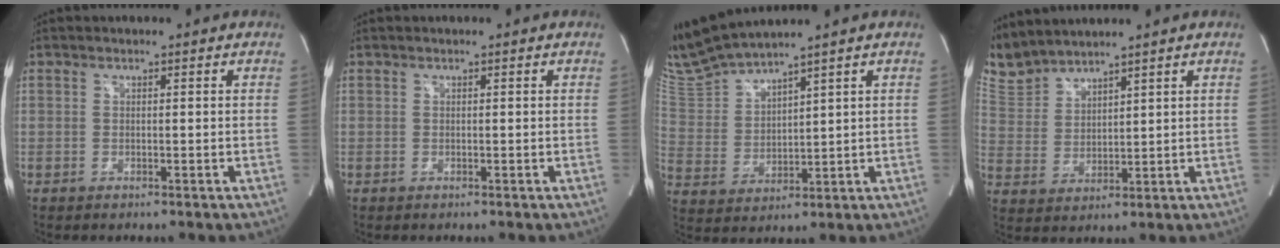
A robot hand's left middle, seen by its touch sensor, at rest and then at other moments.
{"total": 0.0}
{"total": 9.2, "force": [8.8, -1.0, 2.5], "torque": [-0.076, 0.003, 0.196]}
{"total": 6.4, "force": [6.4, 0.7, 0.2], "torque": [-0.022, 0.011, 0.143]}